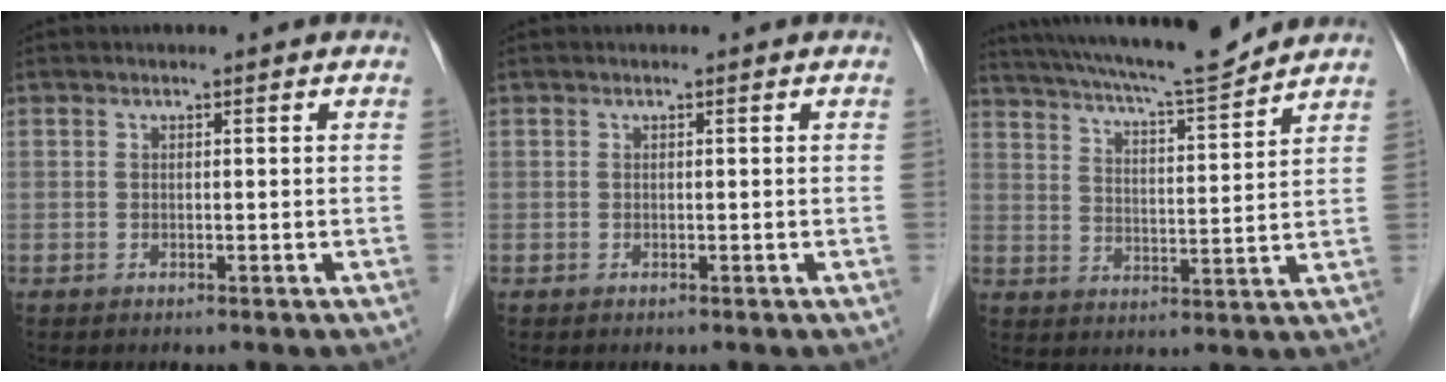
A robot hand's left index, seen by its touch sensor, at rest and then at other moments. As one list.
[{"total": 0.0}, {"total": 14.3, "force": [12.9, -0.1, 6.0], "torque": [-0.110, 0.000, 0.197]}]